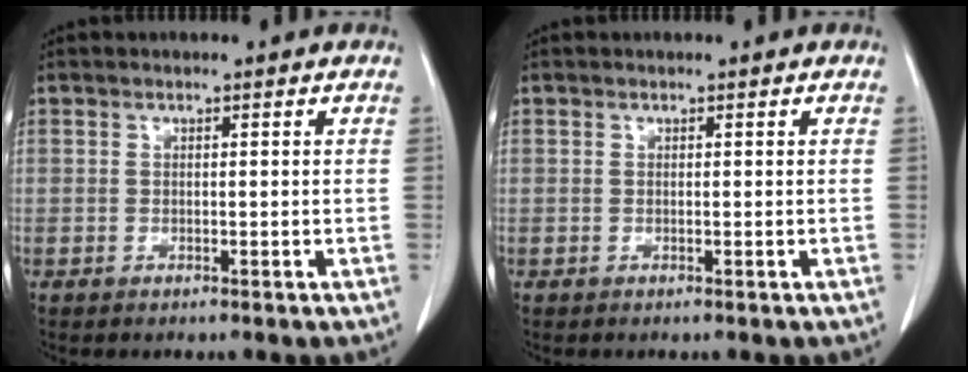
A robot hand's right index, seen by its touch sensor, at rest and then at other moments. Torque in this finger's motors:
{"motor_torque": [0.00, 0.00, 0.00, 0.01]}